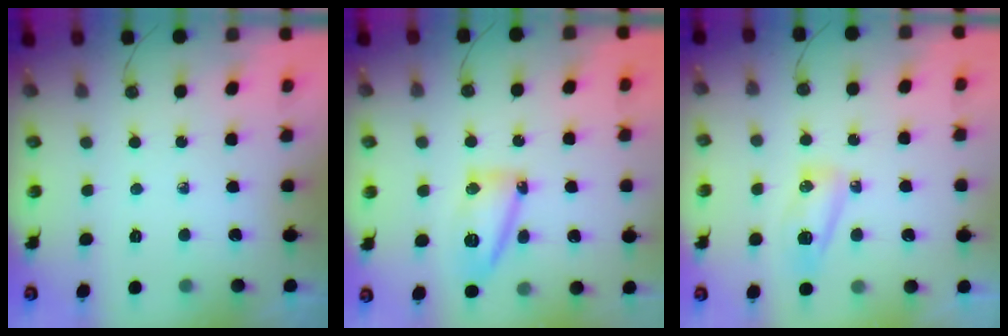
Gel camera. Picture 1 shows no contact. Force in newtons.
{"total": 11.0, "press": 10.9, "slide": 0.8}
{"total": 9.4, "press": 7.9, "slide": 5.0}